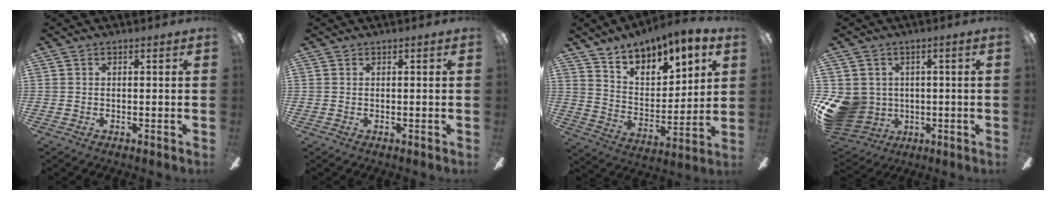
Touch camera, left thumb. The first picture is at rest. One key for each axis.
{"total": 0.0}
{"total": 9.0, "fx": 7.3, "fy": 4.5, "fz": 2.8, "tx": -0.053, "ty": -0.062, "tz": 0.133}
{"total": 11.2, "fx": -0.9, "fy": 10.2, "fz": 4.7, "tx": -0.129, "ty": 0.004, "tz": -0.010}